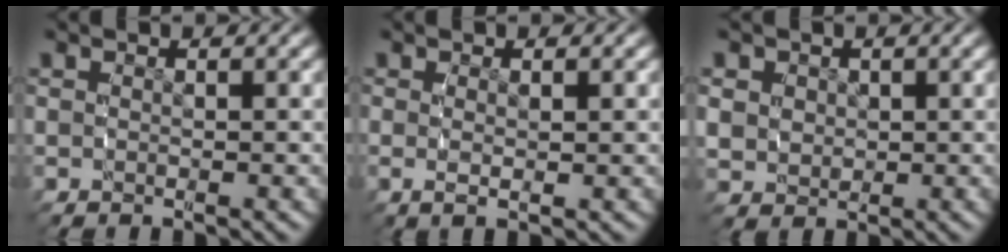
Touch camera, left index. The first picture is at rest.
{"total": 1.3, "force": [-0.1, 0.0, 1.3], "torque": [-0.030, -0.010, 0.006]}
{"total": 4.1, "force": [0.4, 3.7, 1.7], "torque": [-0.046, -0.017, 0.018]}